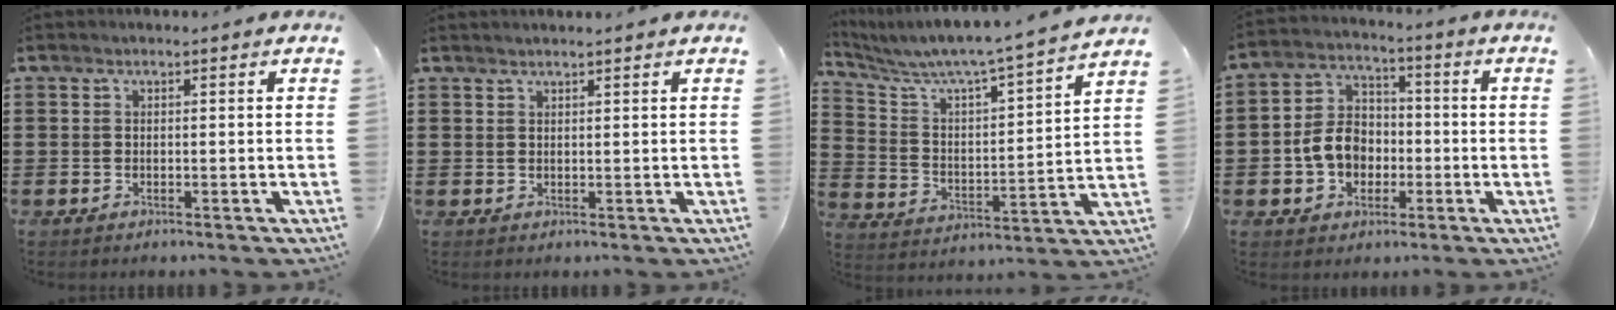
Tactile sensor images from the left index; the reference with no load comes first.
{"total": 1.0, "force": [1.0, -0.1, 0.4], "torque": [-0.007, -0.002, 0.019]}
{"total": 6.0, "force": [5.5, -0.1, 2.3], "torque": [-0.073, -0.048, 0.085]}
{"total": 7.4, "force": [-1.6, 6.1, 4.0], "torque": [-0.105, 0.015, -0.033]}